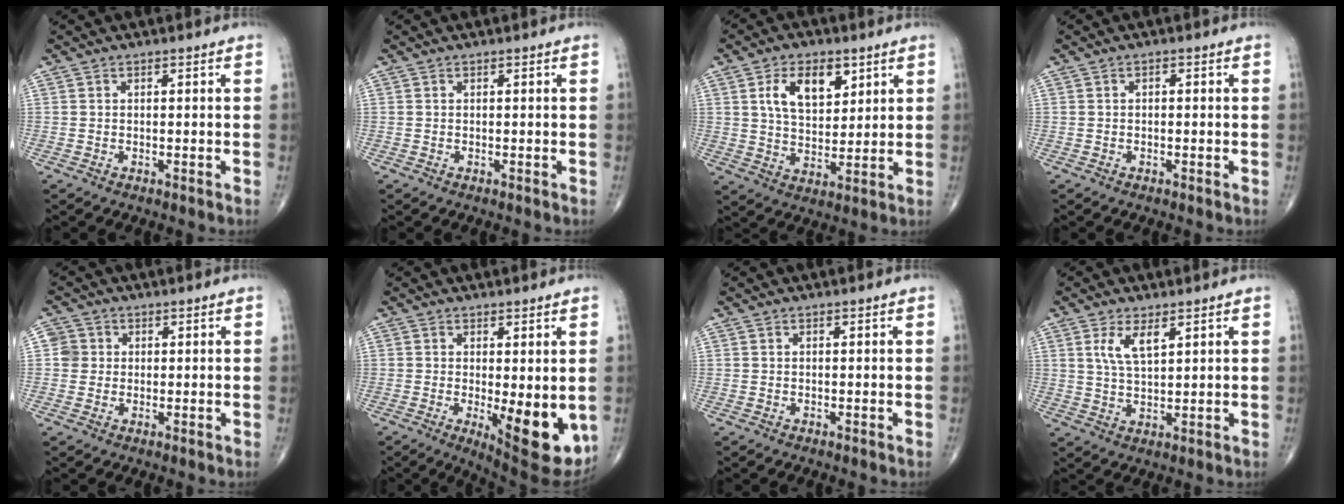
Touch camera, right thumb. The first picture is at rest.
{"total": 0.0}
{"total": 10.5, "force": [4.4, 6.0, 7.4], "torque": [-0.102, -0.017, 0.080]}
{"total": 0.8, "force": [0.0, 0.4, 0.6], "torque": [-0.011, 0.003, -0.001]}
{"total": 3.2, "force": [0.3, 3.1, 0.5], "torque": [0.014, 0.005, 0.001]}
{"total": 11.8, "force": [-1.9, 4.1, 10.9], "torque": [-0.135, -0.027, -0.013]}
{"total": 0.0}
{"total": 5.4, "force": [2.5, 2.1, 4.3], "torque": [-0.081, -0.012, 0.054]}